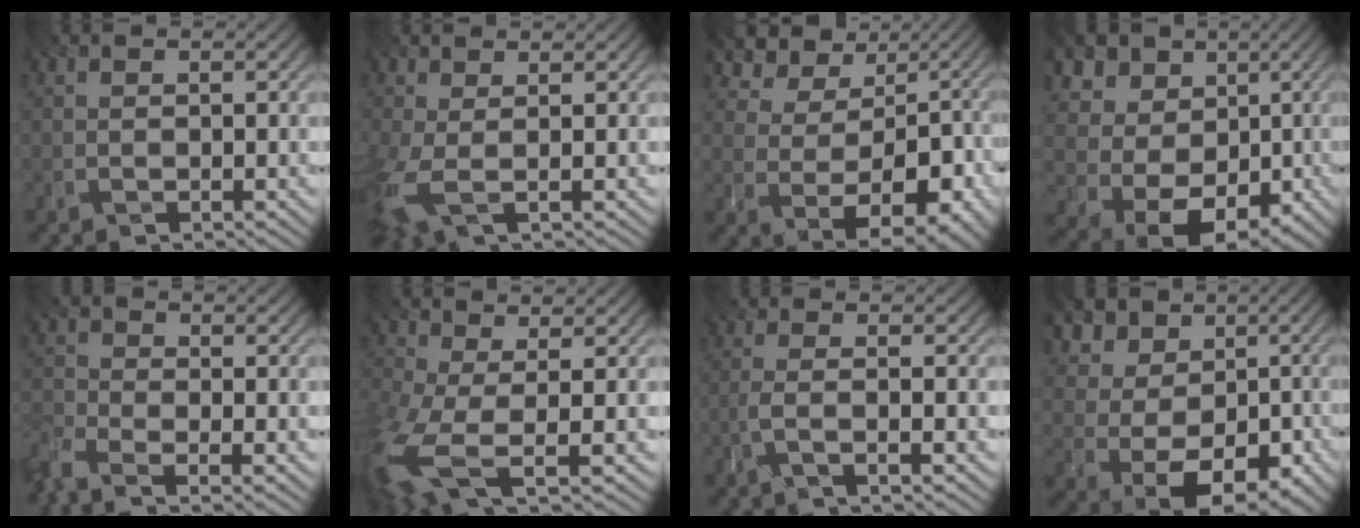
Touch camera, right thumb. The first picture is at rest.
{"total": 4.6, "force": [0.1, 2.1, 4.1], "torque": [-0.108, 0.002, -0.006]}
{"total": 8.6, "force": [0.9, 6.4, 5.6], "torque": [-0.087, -0.007, 0.021]}
{"total": 14.9, "force": [0.1, 12.6, 8.0], "torque": [-0.208, -0.001, 0.019]}
{"total": 4.7, "force": [-3.9, 1.6, 2.2], "torque": [-0.051, -0.010, -0.097]}
{"total": 9.4, "force": [-2.7, 4.6, 7.7], "torque": [-0.206, -0.025, -0.057]}
{"total": 2.4, "force": [-1.7, 0.1, 1.7], "torque": [-0.021, 0.005, -0.044]}
{"total": 9.5, "force": [0.5, 7.7, 5.6], "torque": [-0.121, 0.004, 0.013]}